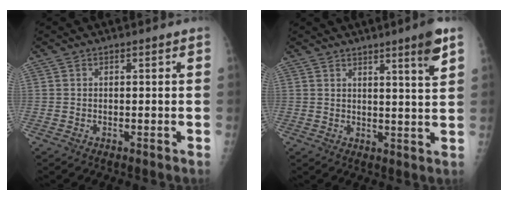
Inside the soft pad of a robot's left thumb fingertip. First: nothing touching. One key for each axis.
{"total": 5.8, "fx": 3.6, "fy": -0.1, "fz": 4.6, "tx": -0.062, "ty": -0.027, "tz": 0.051}